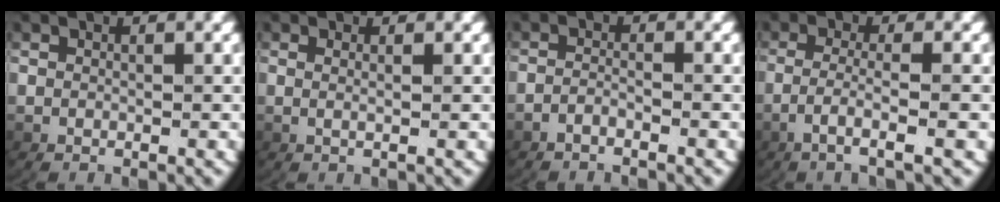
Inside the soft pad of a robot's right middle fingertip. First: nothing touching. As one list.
[{"total": 1.1, "force": [0.3, -0.5, 0.9], "torque": [-0.024, -0.006, 0.010]}, {"total": 1.9, "force": [-1.8, 0.0, 0.5], "torque": [-0.020, -0.005, -0.032]}, {"total": 3.2, "force": [-1.6, 0.0, 2.8], "torque": [-0.065, -0.011, -0.019]}]